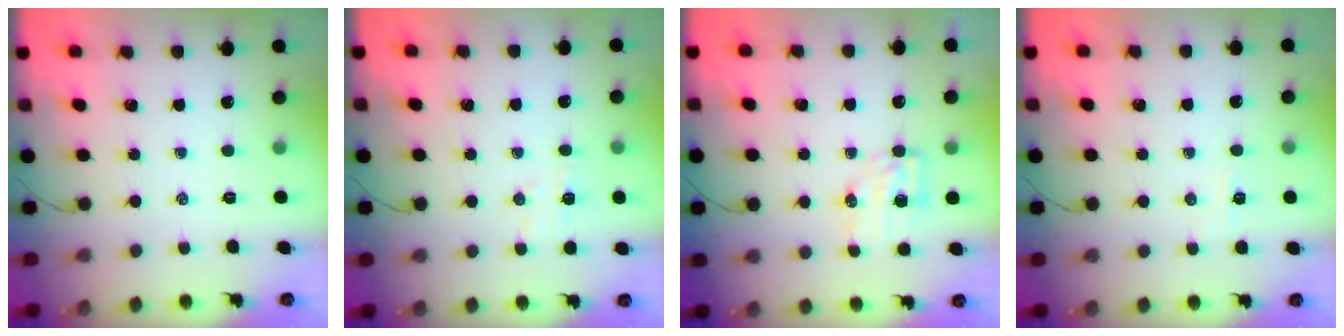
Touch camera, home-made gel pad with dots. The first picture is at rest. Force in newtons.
{"total": 4.5, "press": 4.4, "slide": 0.9}
{"total": 5.4, "press": 5.4, "slide": 0.4}
{"total": 3.4, "press": 3.2, "slide": 1.0}